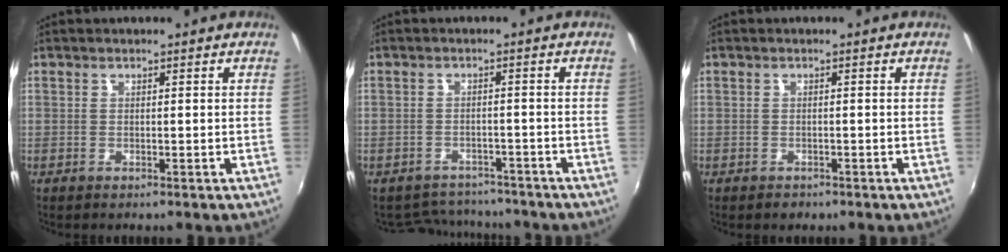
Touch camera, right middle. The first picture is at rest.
{"total": 8.2, "force": [-7.5, 2.9, 1.3], "torque": [-0.039, 0.008, -0.104]}
{"total": 0.9, "force": [-0.7, 0.6, 0.1], "torque": [-0.003, -0.001, -0.009]}